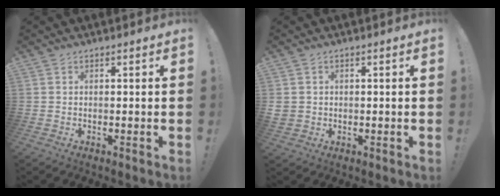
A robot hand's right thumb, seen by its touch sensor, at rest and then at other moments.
{"total": 2.8, "force": [0.3, 2.7, 0.8], "torque": [-0.021, -0.001, 0.007]}